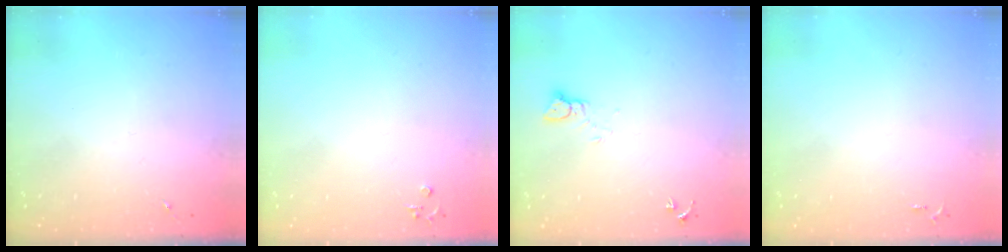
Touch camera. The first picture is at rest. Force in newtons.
{"total": 3.3, "press": 3.3, "slide": 0.3}
{"total": 2.6, "press": 2.6, "slide": 0.1}
{"total": 2.6, "press": 2.6, "slide": 0.3}